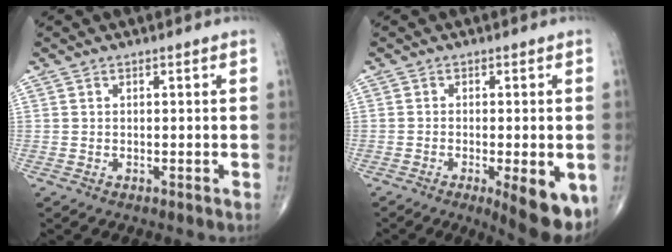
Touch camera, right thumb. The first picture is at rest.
{"total": 9.7, "force": [-3.7, 2.7, 8.6], "torque": [-0.108, -0.015, -0.050]}